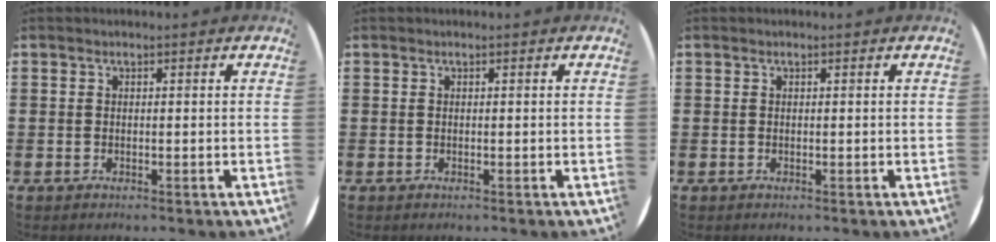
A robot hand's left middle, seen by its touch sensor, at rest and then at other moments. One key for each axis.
{"total": 0.0}
{"total": 0.0}